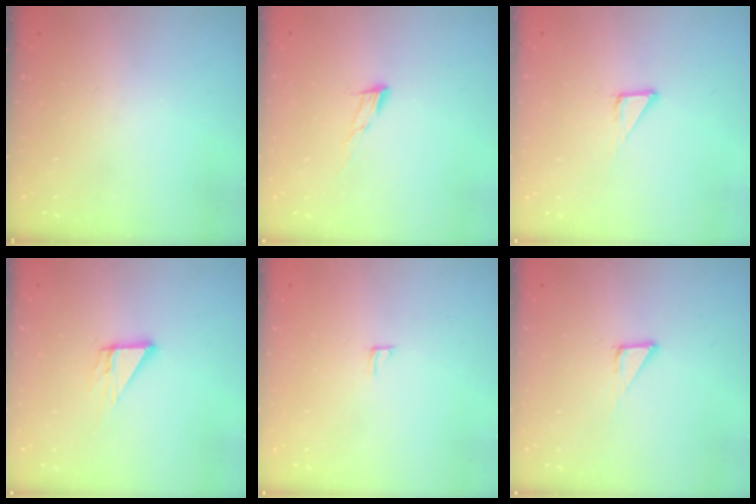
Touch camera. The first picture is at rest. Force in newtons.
{"total": 6.9, "press": 6.8, "slide": 1.2}
{"total": 4.4, "press": 4.4, "slide": 0.1}
{"total": 5.5, "press": 5.5, "slide": 0.3}
{"total": 4.2, "press": 4.2, "slide": 0.4}
{"total": 4.4, "press": 4.4, "slide": 0.1}